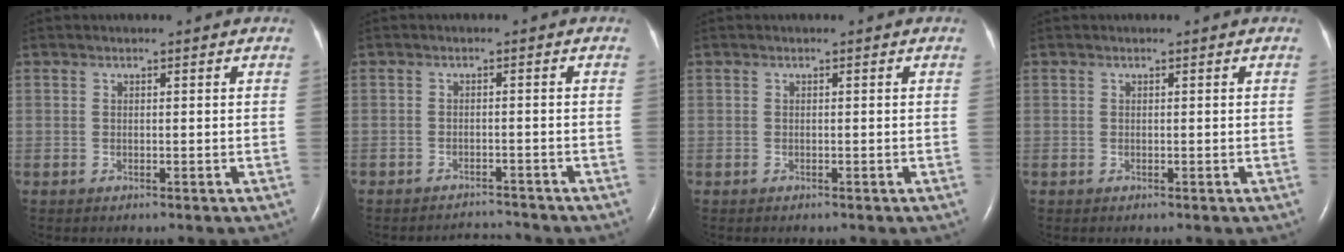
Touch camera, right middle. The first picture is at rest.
{"total": 2.9, "force": [-2.8, -0.3, -0.8], "torque": [0.009, -0.006, -0.040]}
{"total": 0.0}
{"total": 0.0}